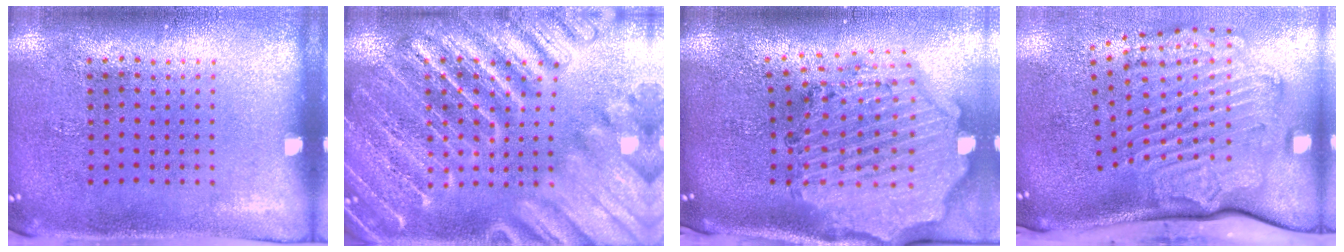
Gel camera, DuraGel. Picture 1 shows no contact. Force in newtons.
{"total": 6.3, "press": 6.2, "slide": 0.9}
{"total": 3.1, "press": 2.6, "slide": 1.6}
{"total": 3.5, "press": 2.5, "slide": 2.5}